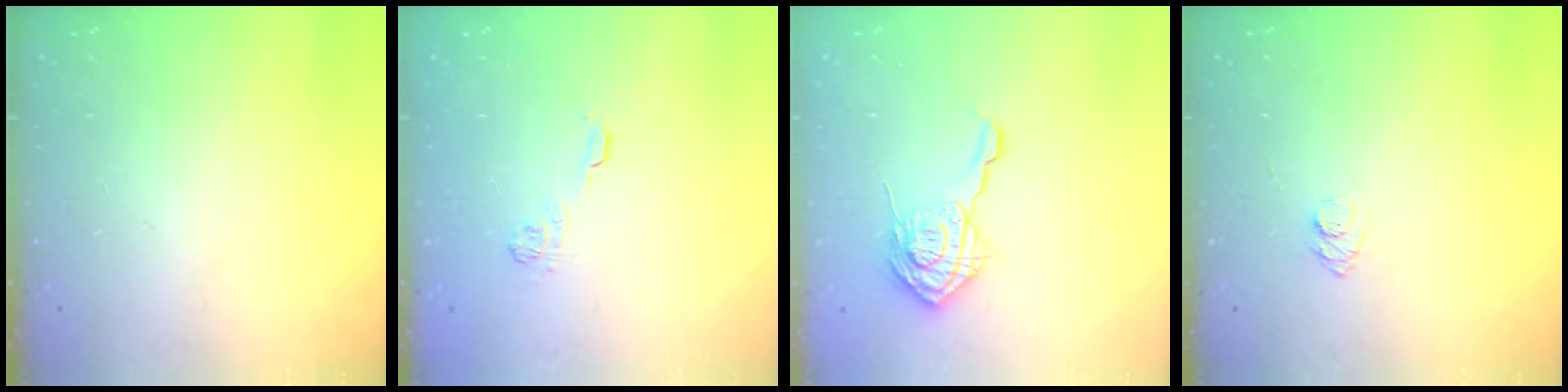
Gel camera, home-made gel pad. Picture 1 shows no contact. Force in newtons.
{"total": 8.7, "press": 8.6, "slide": 1.3}
{"total": 14.9, "press": 14.9, "slide": 0.5}
{"total": 5.0, "press": 5.0, "slide": 0.5}